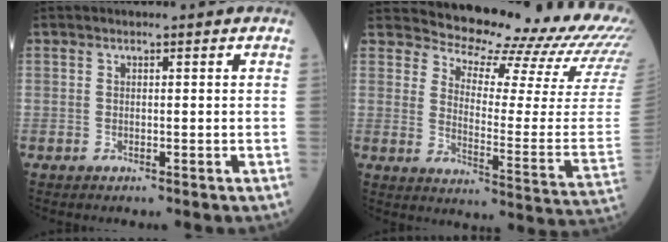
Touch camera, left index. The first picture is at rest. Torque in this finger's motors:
{"motor_torque": [0.56, -1.58, 0.02, -0.06]}